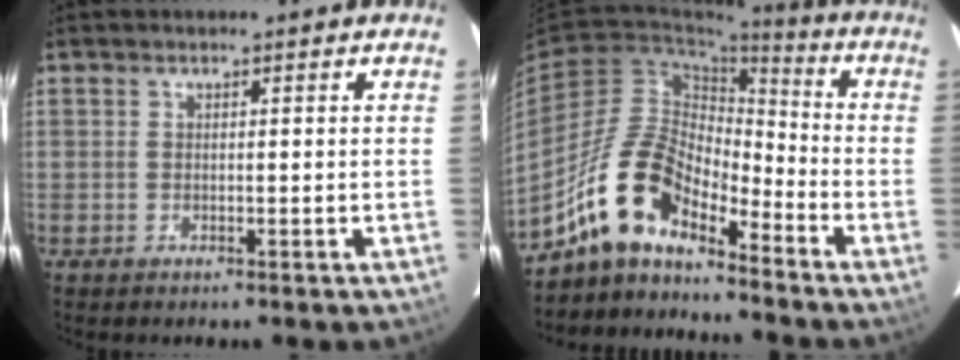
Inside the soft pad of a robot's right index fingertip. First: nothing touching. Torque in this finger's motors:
{"motor_torque": [1.12, -1.02, 0.98, 0.12]}